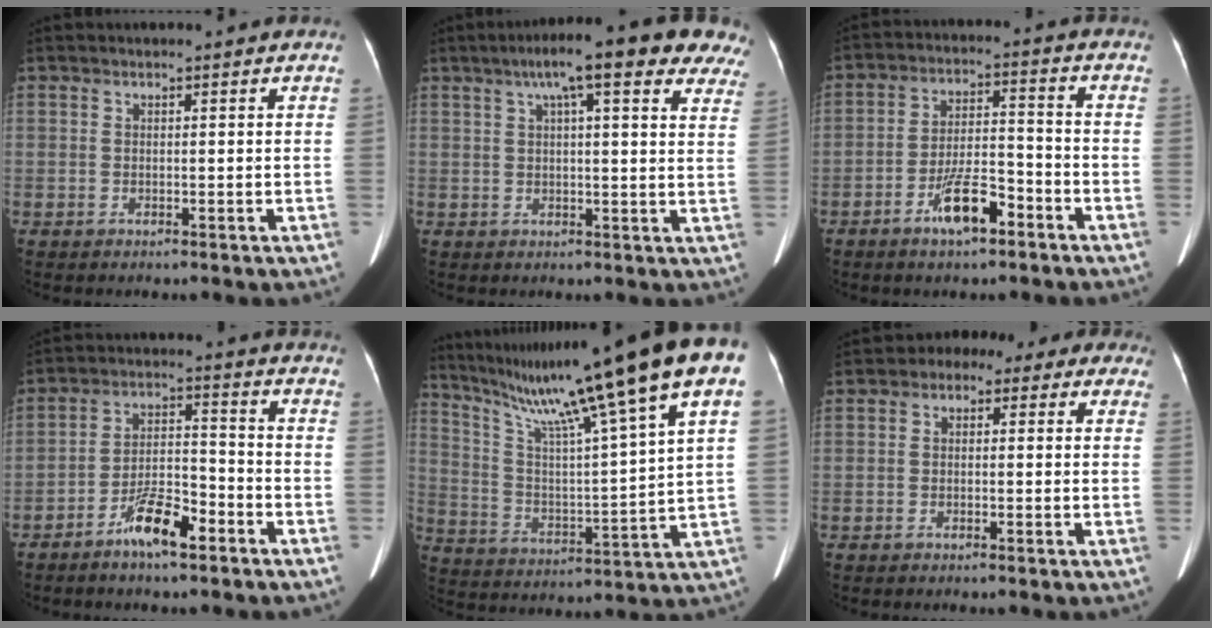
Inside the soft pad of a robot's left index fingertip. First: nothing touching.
{"total": 17.2, "force": [11.8, 3.2, 12.1], "torque": [-0.171, 0.043, 0.138]}
{"total": 7.9, "force": [-4.8, 2.1, 5.9], "torque": [-0.114, 0.004, -0.083]}
{"total": 7.9, "force": [-5.2, 1.8, 5.6], "torque": [-0.108, 0.005, -0.094]}
{"total": 23.5, "force": [15.9, -1.0, 17.3], "torque": [-0.280, 0.000, 0.244]}
{"total": 6.2, "force": [2.2, 4.3, 3.9], "torque": [-0.042, 0.045, 0.016]}